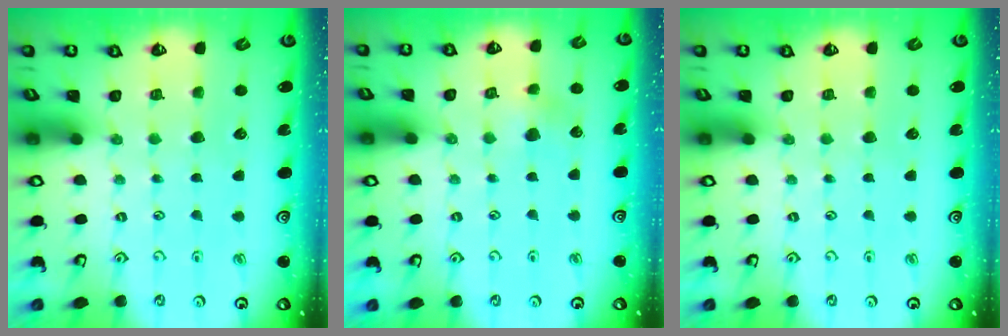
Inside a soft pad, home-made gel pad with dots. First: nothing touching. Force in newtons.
{"total": 5.3, "press": 5.3, "slide": 0.8}
{"total": 0.0}